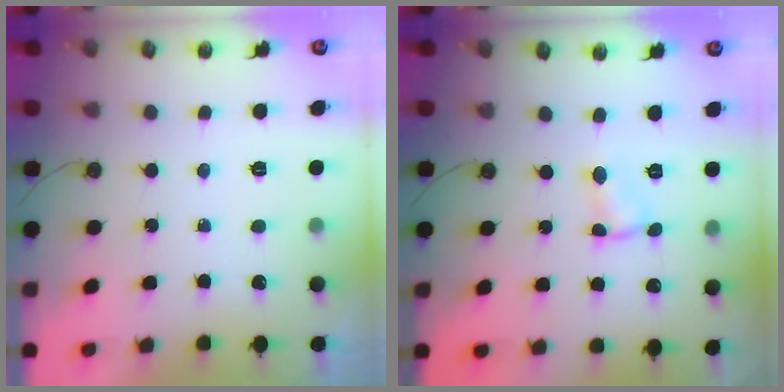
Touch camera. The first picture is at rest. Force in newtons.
{"total": 1.5, "press": 1.5, "slide": 0.2}